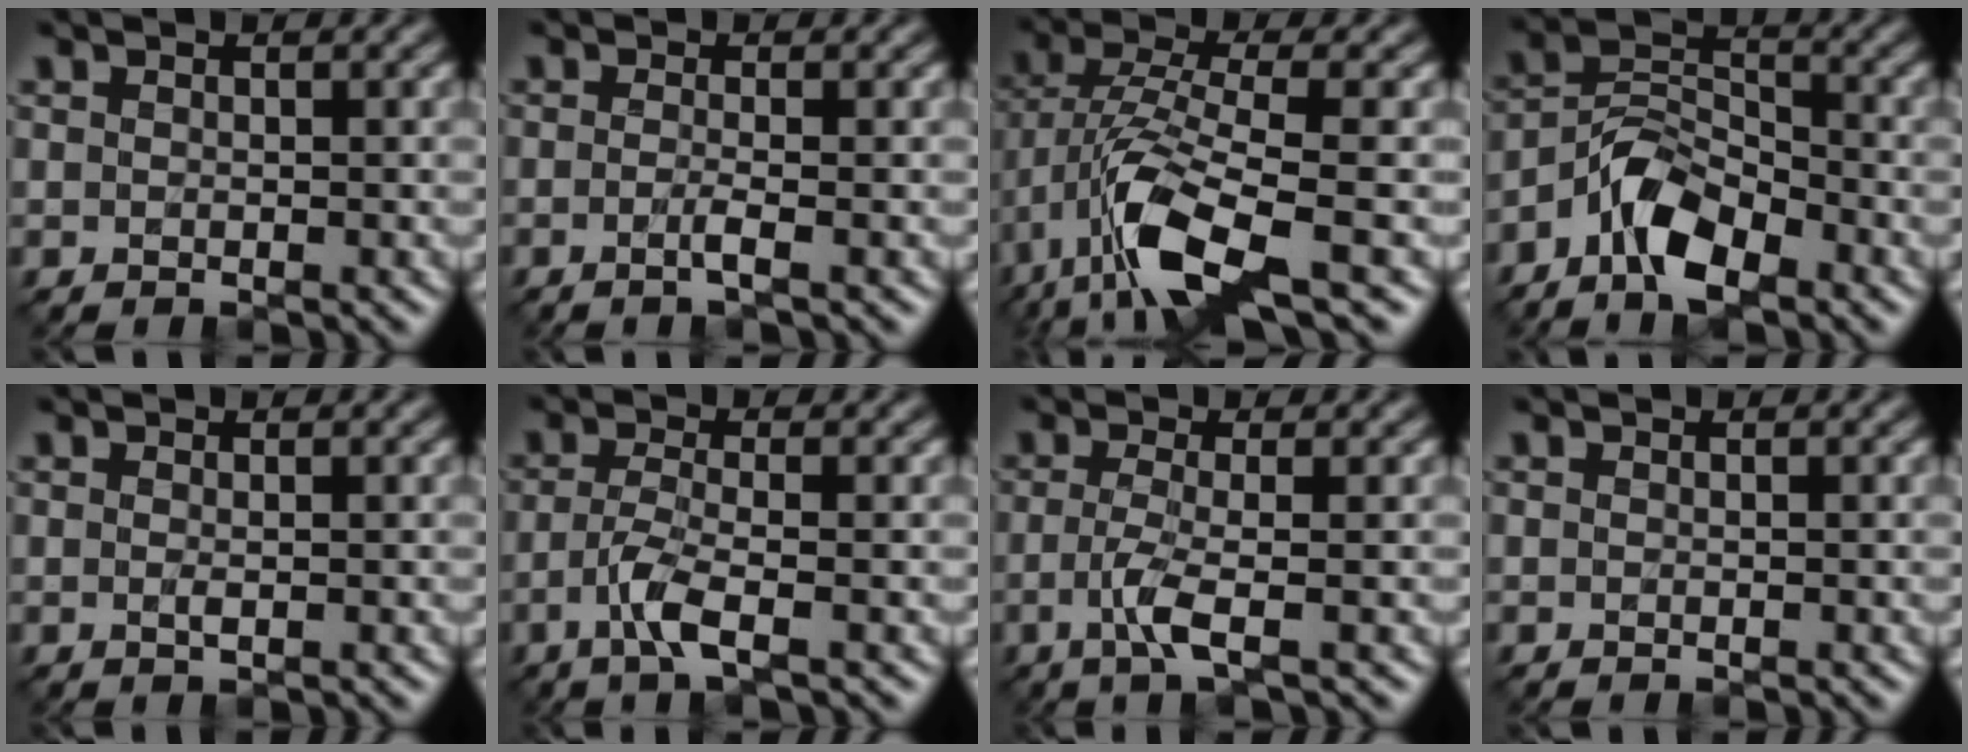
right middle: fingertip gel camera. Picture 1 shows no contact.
{"total": 1.8, "force": [-0.7, 0.4, 1.6], "torque": [-0.026, -0.007, -0.020]}
{"total": 8.7, "force": [-4.0, 2.6, 7.3], "torque": [-0.155, -0.004, -0.082]}
{"total": 6.1, "force": [-4.0, 2.7, 3.8], "torque": [-0.069, 0.003, -0.086]}
{"total": 0.6, "force": [-0.1, 0.1, 0.6], "torque": [-0.014, -0.003, -0.002]}
{"total": 3.2, "force": [-1.5, 0.6, 2.8], "torque": [-0.062, -0.004, -0.038]}
{"total": 3.1, "force": [-1.0, 0.6, 2.9], "torque": [-0.063, -0.010, -0.025]}
{"total": 0.0}